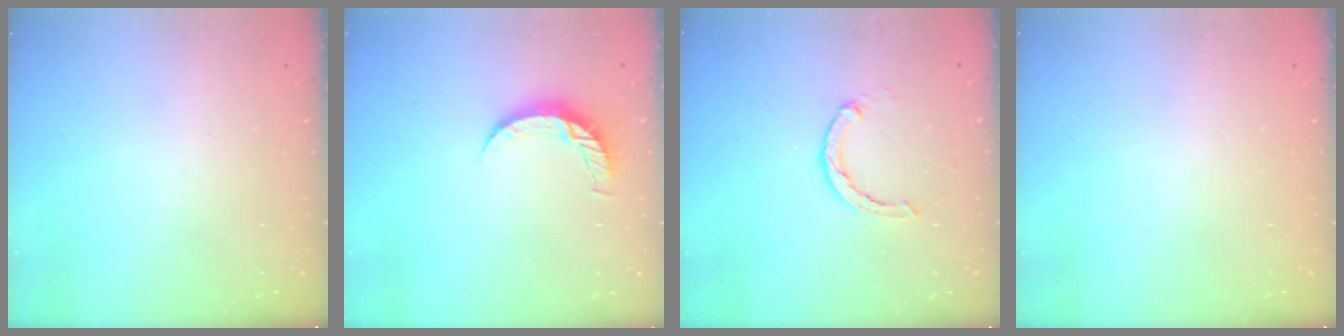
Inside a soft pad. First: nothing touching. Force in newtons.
{"total": 6.1, "press": 6.0, "slide": 0.6}
{"total": 2.3, "press": 2.3, "slide": 0.2}
{"total": 2.6, "press": 2.6, "slide": 0.2}